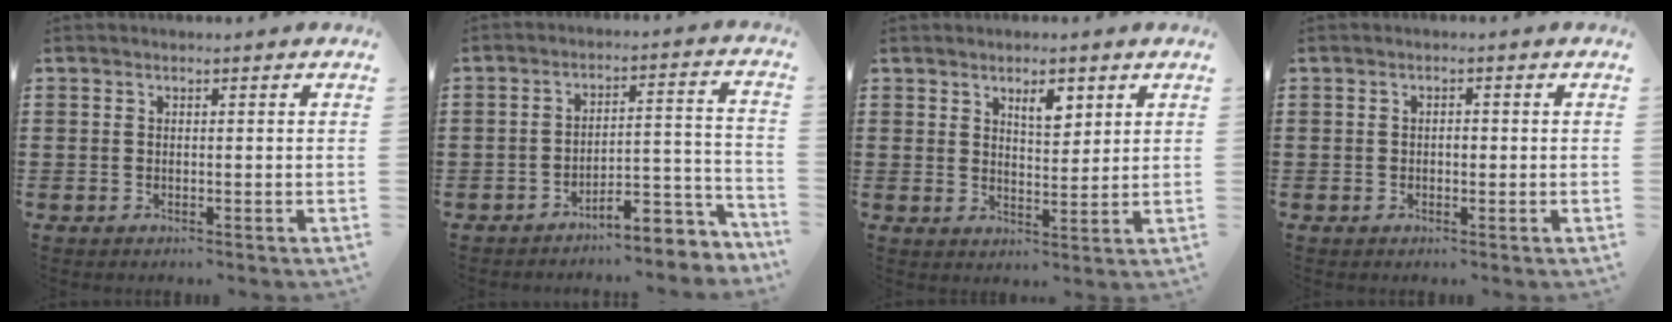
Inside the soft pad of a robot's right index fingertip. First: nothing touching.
{"total": 5.8, "force": [-5.2, 1.2, 2.2], "torque": [-0.032, 0.005, -0.101]}
{"total": 4.1, "force": [2.6, 1.8, 2.6], "torque": [-0.033, -0.002, 0.041]}
{"total": 1.1, "force": [-0.2, 0.6, 0.9], "torque": [-0.018, 0.001, -0.004]}